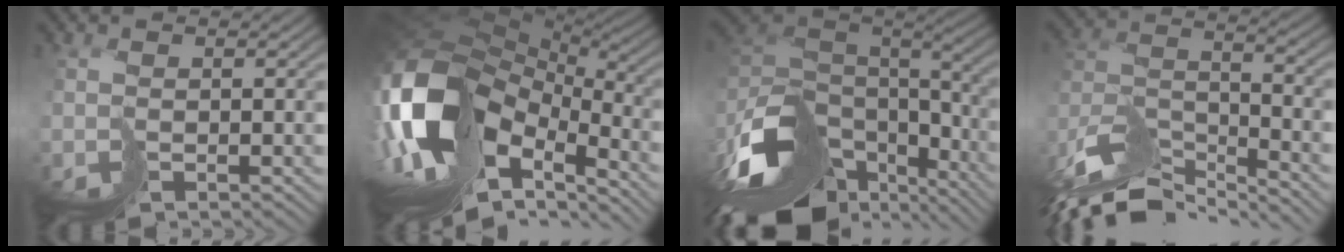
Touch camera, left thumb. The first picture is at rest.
{"total": 17.1, "force": [-4.0, 10.8, 12.6], "torque": [-0.284, -0.044, -0.024]}
{"total": 15.5, "force": [-7.0, 7.6, 11.6], "torque": [-0.269, -0.013, -0.100]}
{"total": 12.7, "force": [-10.8, 3.5, 5.7], "torque": [-0.138, 0.000, -0.191]}